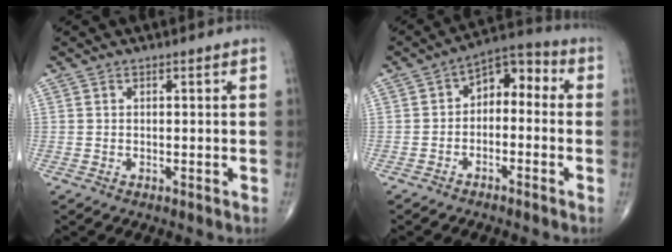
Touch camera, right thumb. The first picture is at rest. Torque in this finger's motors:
{"motor_torque": [-0.16, 0.15, 0.45, -0.06, 0.10]}